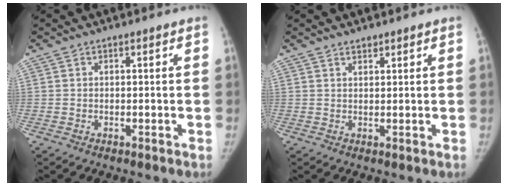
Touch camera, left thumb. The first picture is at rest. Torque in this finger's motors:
{"motor_torque": [-0.29, -0.33, 0.00, 0.03, -0.01]}